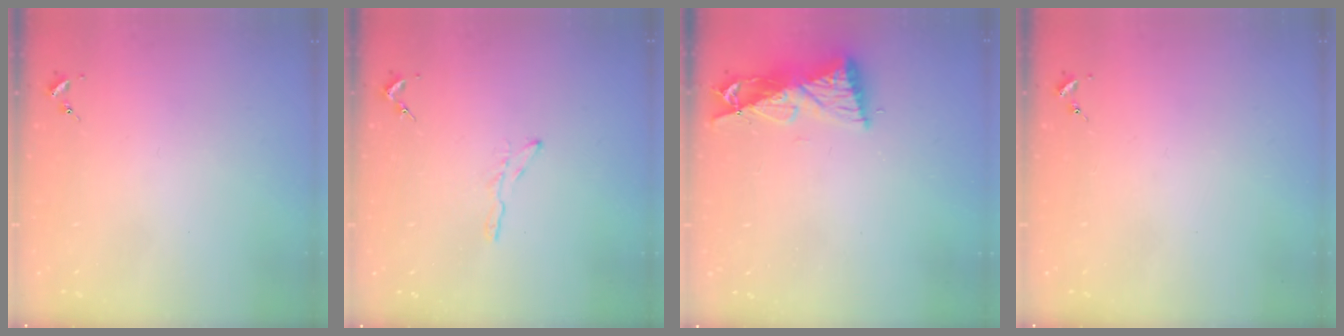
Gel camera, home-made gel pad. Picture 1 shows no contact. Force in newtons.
{"total": 3.4, "press": 3.4, "slide": 0.3}
{"total": 9.9, "press": 9.8, "slide": 1.0}
{"total": 0.0}